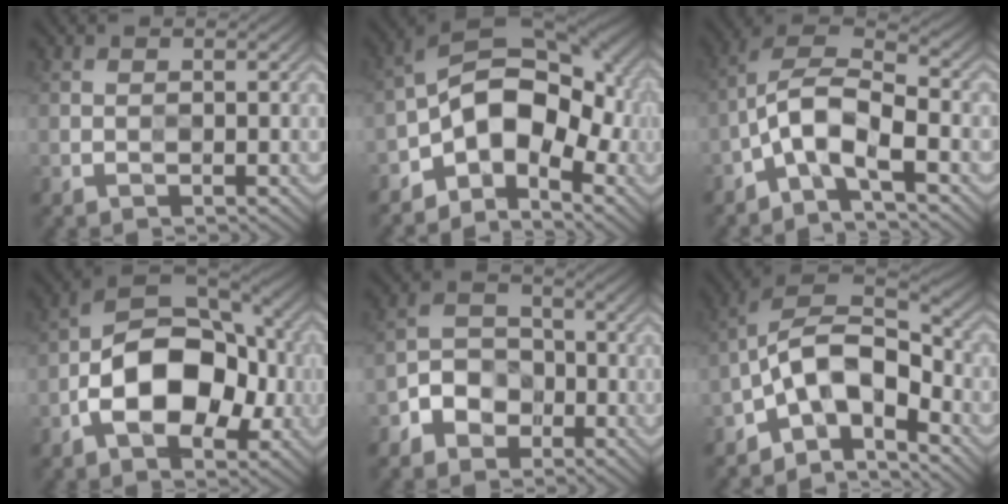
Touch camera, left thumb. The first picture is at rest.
{"total": 11.9, "force": [-3.8, 7.1, 8.7], "torque": [-0.121, -0.003, -0.079]}
{"total": 7.9, "force": [-3.7, 3.0, 6.2], "torque": [-0.120, 0.011, -0.085]}
{"total": 12.3, "force": [-3.1, 7.1, 9.5], "torque": [-0.158, -0.008, -0.062]}
{"total": 4.8, "force": [-2.7, 3.6, 1.9], "torque": [-0.033, 0.003, -0.065]}
{"total": 11.1, "force": [-5.7, 5.1, 8.0], "torque": [-0.133, 0.000, -0.123]}